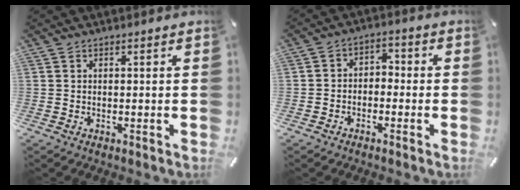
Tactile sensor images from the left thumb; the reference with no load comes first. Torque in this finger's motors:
{"motor_torque": [0.09, -0.11, -0.08, 0.06, -0.07]}